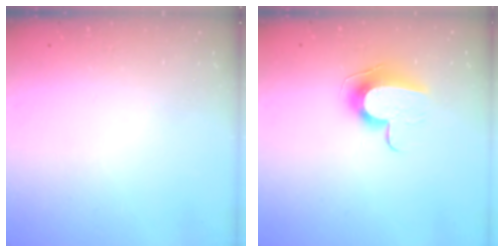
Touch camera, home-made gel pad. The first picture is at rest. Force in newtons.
{"total": 10.1, "press": 10.1, "slide": 0.5}